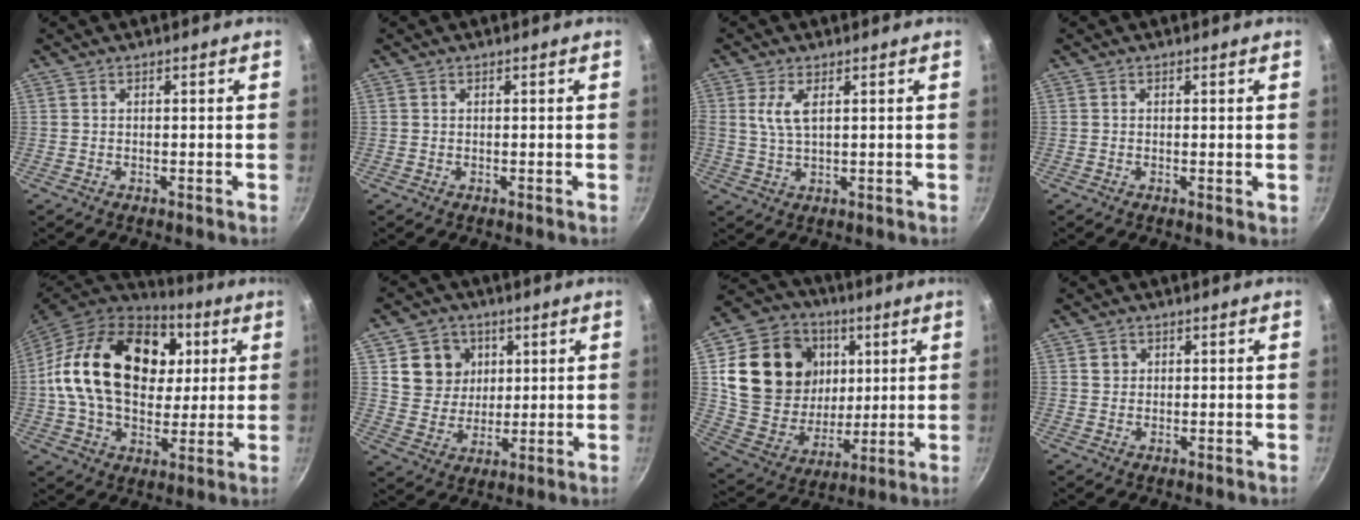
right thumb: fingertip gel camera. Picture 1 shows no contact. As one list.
[{"total": 0.0}, {"total": 4.3, "force": [1.3, 1.8, 3.7], "torque": [-0.081, -0.002, 0.028]}, {"total": 0.5, "force": [0.1, 0.2, 0.5], "torque": [-0.008, -0.002, -0.001]}, {"total": 27.8, "force": [5.7, 19.1, 19.4], "torque": [-0.325, 0.012, 0.089]}, {"total": 9.8, "force": [3.1, 8.7, 3.1], "torque": [-0.018, -0.010, 0.057]}, {"total": 23.0, "force": [6.2, 18.7, 11.9], "torque": [-0.201, -0.012, 0.118]}, {"total": 1.9, "force": [0.5, 1.7, 0.5], "torque": [-0.001, 0.004, 0.008]}]